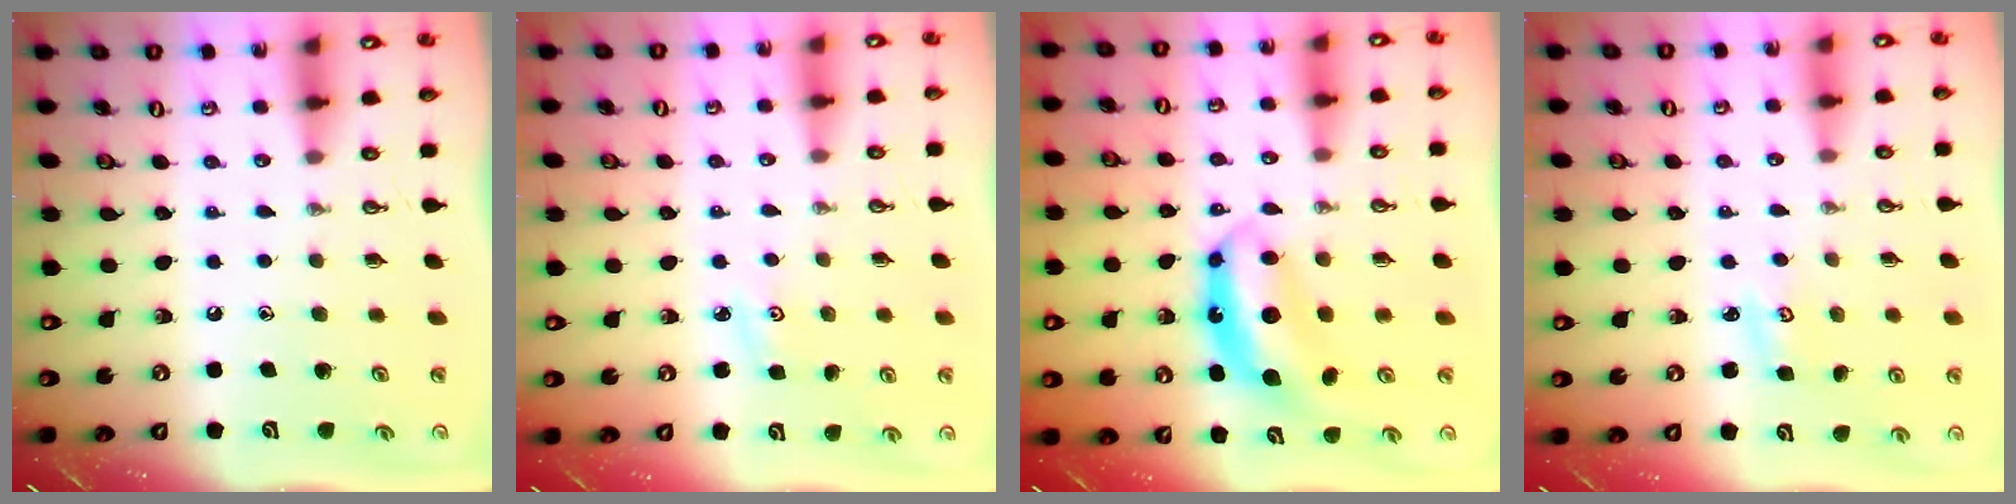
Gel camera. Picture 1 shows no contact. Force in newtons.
{"total": 2.7, "press": 2.6, "slide": 0.4}
{"total": 8.0, "press": 8.0, "slide": 0.5}
{"total": 2.6, "press": 2.6, "slide": 0.2}